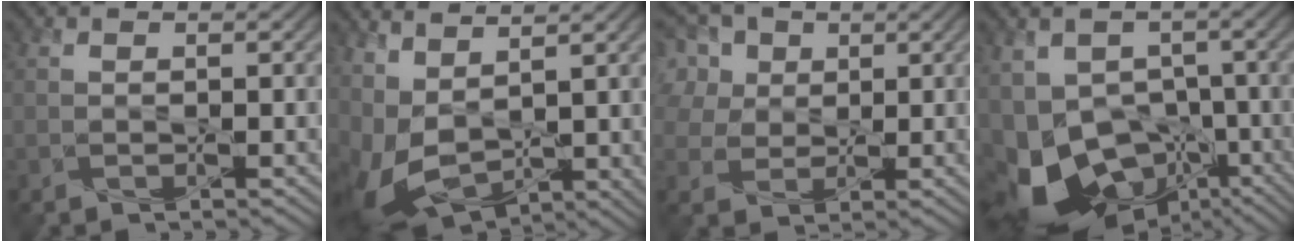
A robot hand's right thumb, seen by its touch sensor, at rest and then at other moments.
{"total": 9.9, "force": [1.5, 5.3, 8.2], "torque": [-0.199, -0.015, 0.037]}
{"total": 8.7, "force": [3.1, 6.8, 4.4], "torque": [-0.138, 0.024, 0.053]}
{"total": 15.6, "force": [-7.6, 9.2, 10.0], "torque": [-0.183, -0.019, -0.098]}